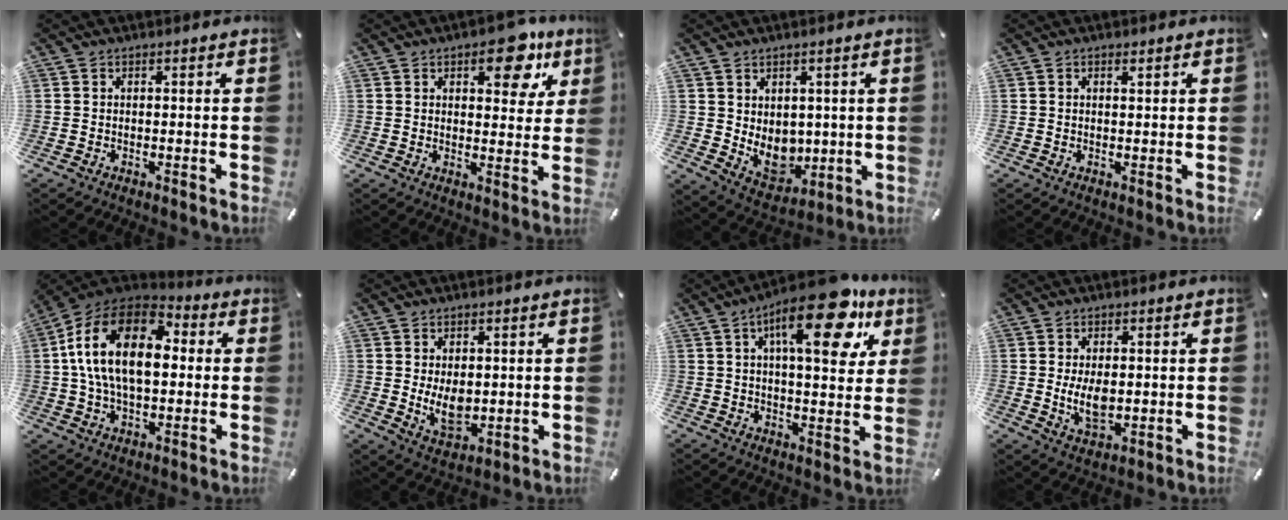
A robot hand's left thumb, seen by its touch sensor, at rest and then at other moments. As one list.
[{"total": 11.3, "force": [6.0, 5.8, 7.5], "torque": [-0.072, -0.031, 0.094]}, {"total": 8.6, "force": [1.0, 7.4, 4.4], "torque": [-0.059, -0.017, 0.027]}, {"total": 0.6, "force": [0.4, 0.2, 0.4], "torque": [-0.008, -0.001, 0.007]}, {"total": 19.8, "force": [2.9, 12.2, 15.3], "torque": [-0.318, 0.002, 0.042]}, {"total": 7.0, "force": [0.4, 4.8, 5.2], "torque": [-0.103, -0.009, 0.007]}, {"total": 19.5, "force": [9.6, 7.2, 15.3], "torque": [-0.226, -0.037, 0.147]}, {"total": 6.2, "force": [0.2, 3.6, 5.1], "torque": [-0.107, -0.009, -0.005]}]